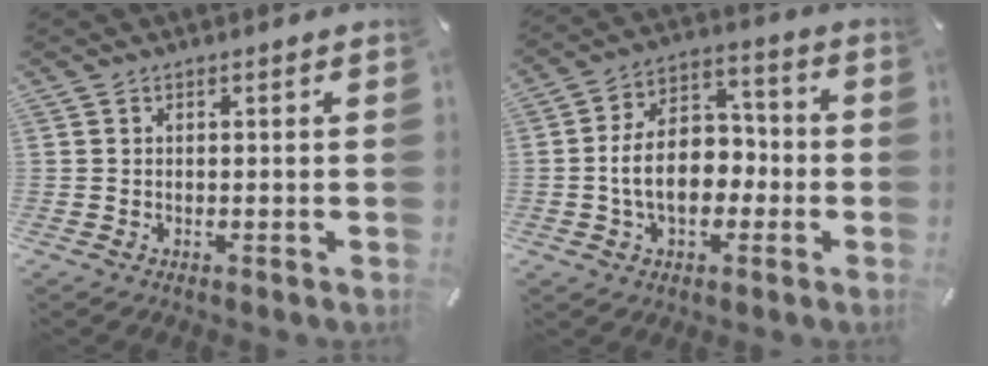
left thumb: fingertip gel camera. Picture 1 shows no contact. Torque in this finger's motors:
{"motor_torque": [2.18, 2.30, 1.54, 0.21, 0.16]}